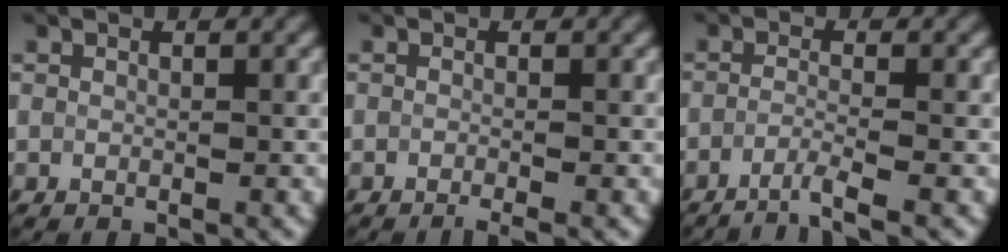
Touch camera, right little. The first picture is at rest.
{"total": 1.6, "force": [-1.4, 0.2, 0.8], "torque": [-0.003, -0.008, -0.021]}
{"total": 2.3, "force": [-2.1, -0.2, 0.9], "torque": [-0.012, 0.000, -0.053]}